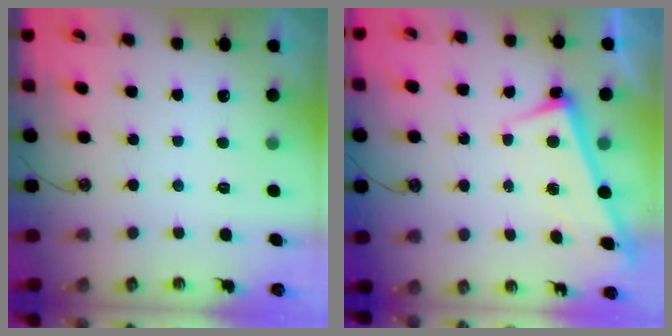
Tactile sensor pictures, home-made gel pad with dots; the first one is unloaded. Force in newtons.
{"total": 2.9, "press": 2.9, "slide": 0.4}